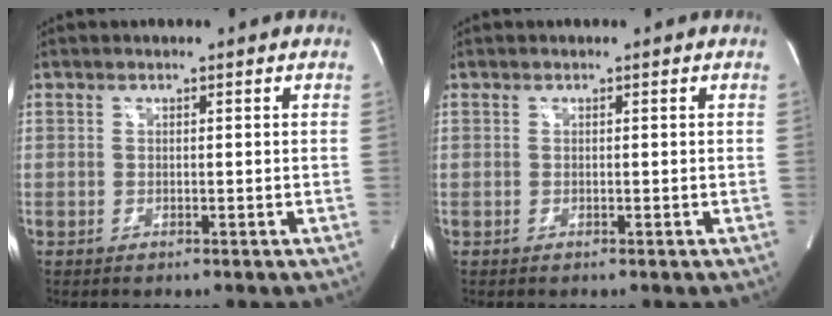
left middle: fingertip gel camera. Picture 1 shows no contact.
{"total": 0.0}